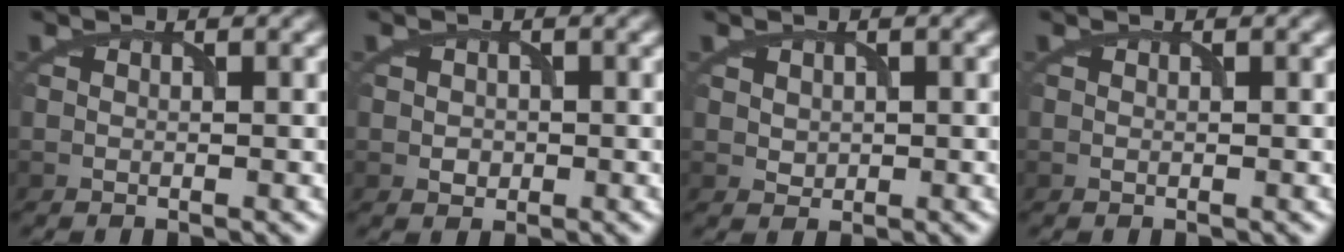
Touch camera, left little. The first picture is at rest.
{"total": 1.2, "force": [-0.1, 1.1, 0.5], "torque": [-0.008, -0.004, -0.001]}
{"total": 1.1, "force": [0.4, 1.0, 0.4], "torque": [-0.009, -0.002, 0.014]}
{"total": 0.0}